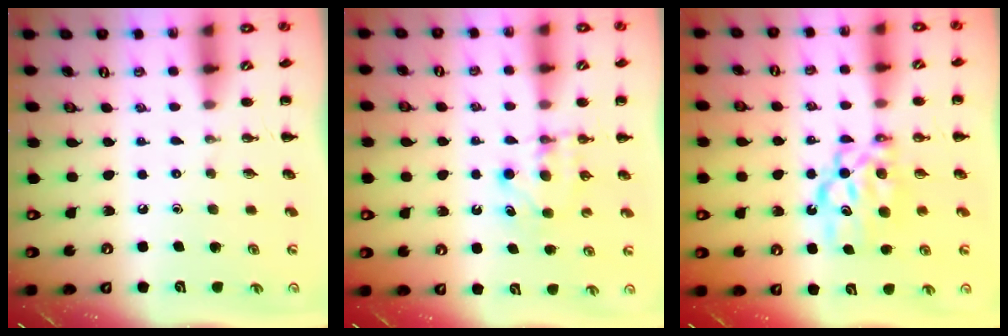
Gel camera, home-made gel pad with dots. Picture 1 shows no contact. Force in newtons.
{"total": 5.7, "press": 5.5, "slide": 1.5}
{"total": 7.6, "press": 7.5, "slide": 1.1}